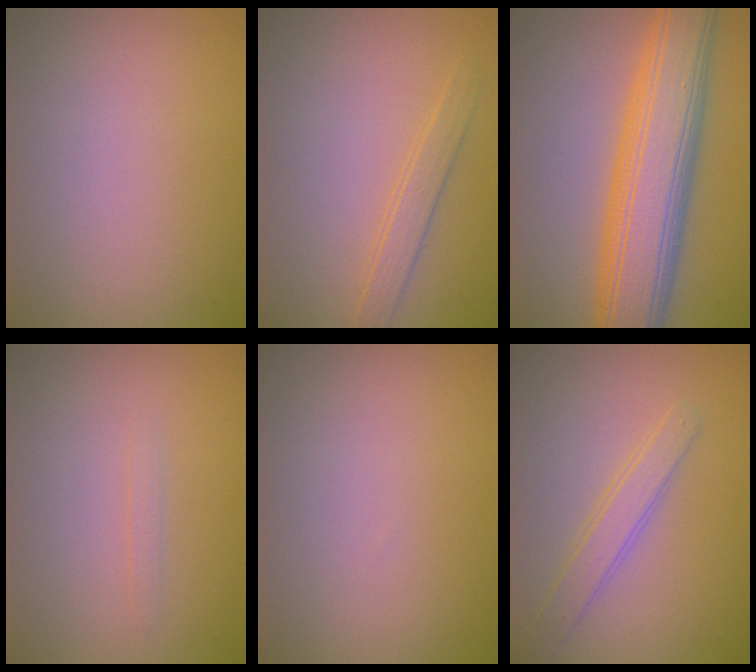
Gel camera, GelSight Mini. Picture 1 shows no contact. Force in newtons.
{"total": 1.8, "press": 1.8, "slide": 0.1}
{"total": 10.5, "press": 10.5, "slide": 0.2}
{"total": 0.6, "press": 0.6, "slide": 0.1}
{"total": 0.0}
{"total": 2.5, "press": 2.5, "slide": 0.1}